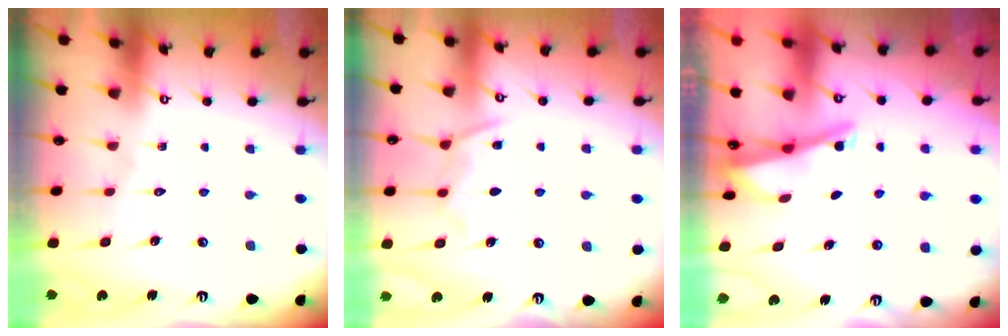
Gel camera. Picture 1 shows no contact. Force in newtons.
{"total": 9.4, "press": 9.3, "slide": 1.1}
{"total": 2.9, "press": 2.8, "slide": 0.4}